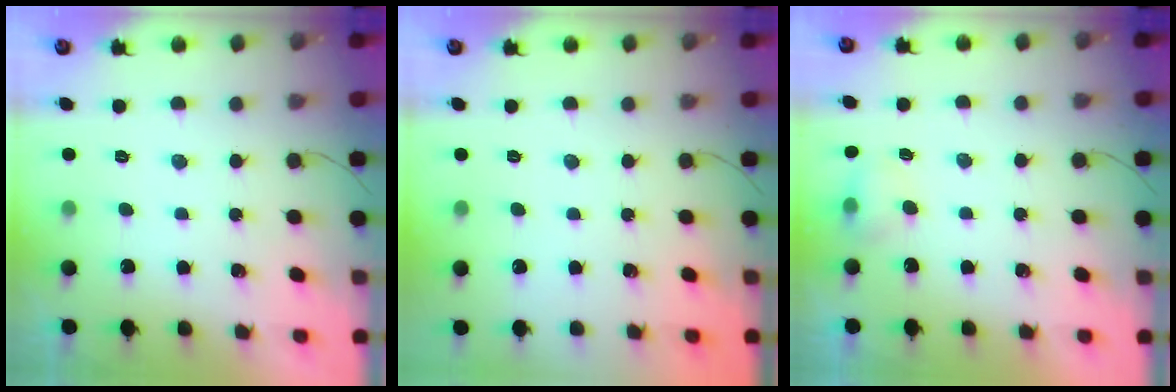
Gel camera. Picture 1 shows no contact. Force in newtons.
{"total": 0.0}
{"total": 5.1, "press": 4.9, "slide": 1.4}